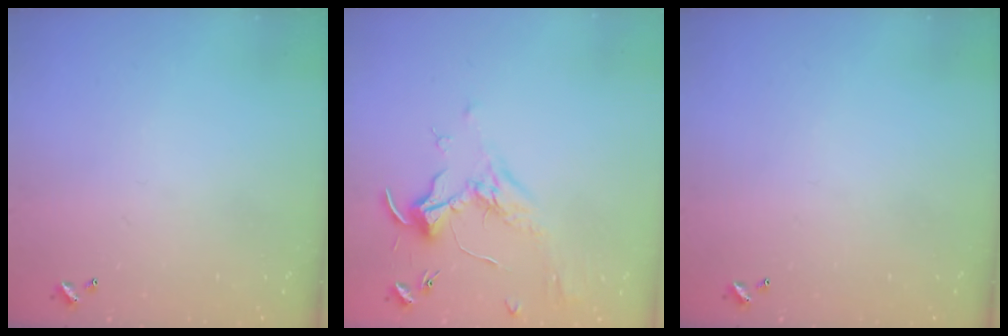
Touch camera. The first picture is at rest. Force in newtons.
{"total": 1.8, "press": 1.6, "slide": 0.8}
{"total": 0.0}